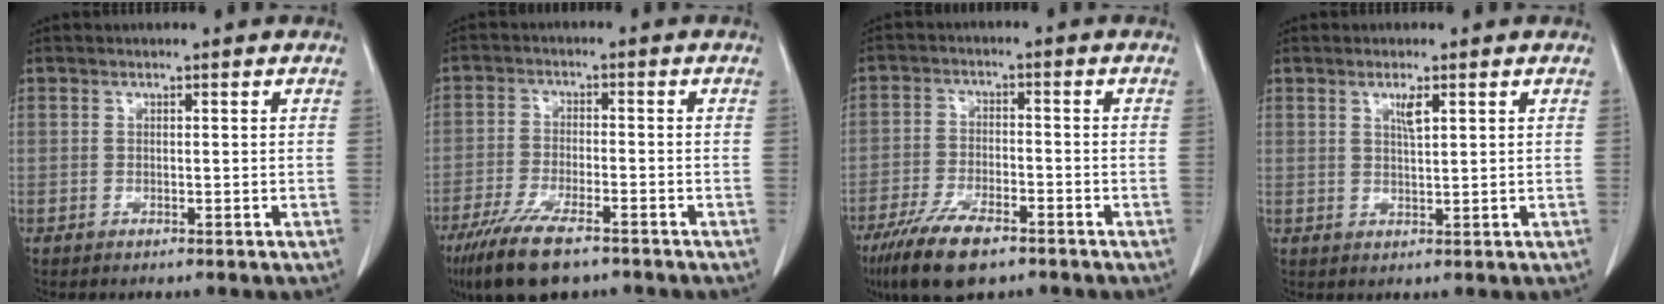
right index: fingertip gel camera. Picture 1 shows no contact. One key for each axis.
{"total": 10.9, "fx": -7.8, "fy": 2.8, "fz": 7.2, "tx": -0.131, "ty": -0.023, "tz": -0.132}
{"total": 9.8, "fx": -6.7, "fy": 3.1, "fz": 6.4, "tx": -0.122, "ty": -0.015, "tz": -0.117}
{"total": 2.2, "fx": 1.1, "fy": 0.2, "fz": 1.9, "tx": -0.038, "ty": -0.002, "tz": 0.022}